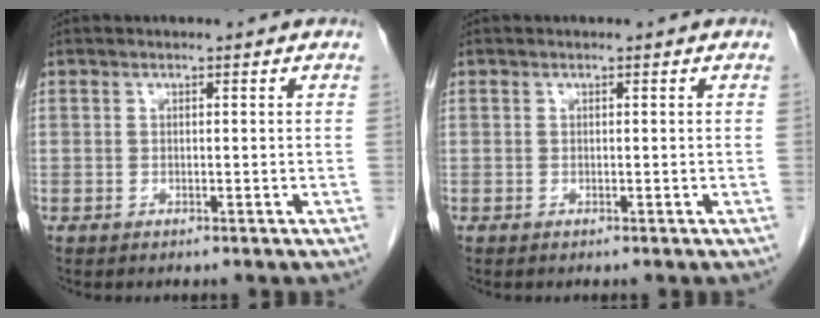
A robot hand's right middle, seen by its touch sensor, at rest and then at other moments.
{"total": 0.0}